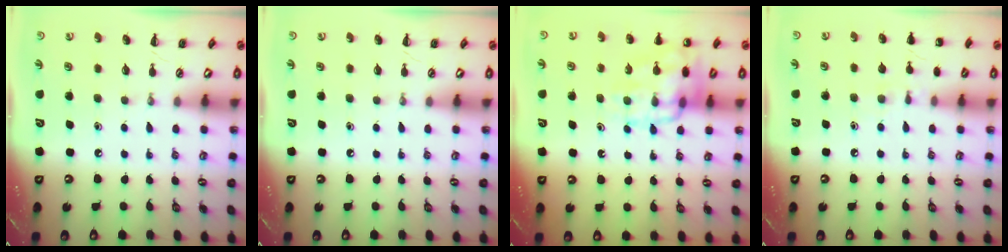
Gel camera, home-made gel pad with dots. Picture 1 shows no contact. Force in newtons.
{"total": 0.0}
{"total": 15.4, "press": 15.2, "slide": 1.9}
{"total": 6.9, "press": 6.6, "slide": 1.9}